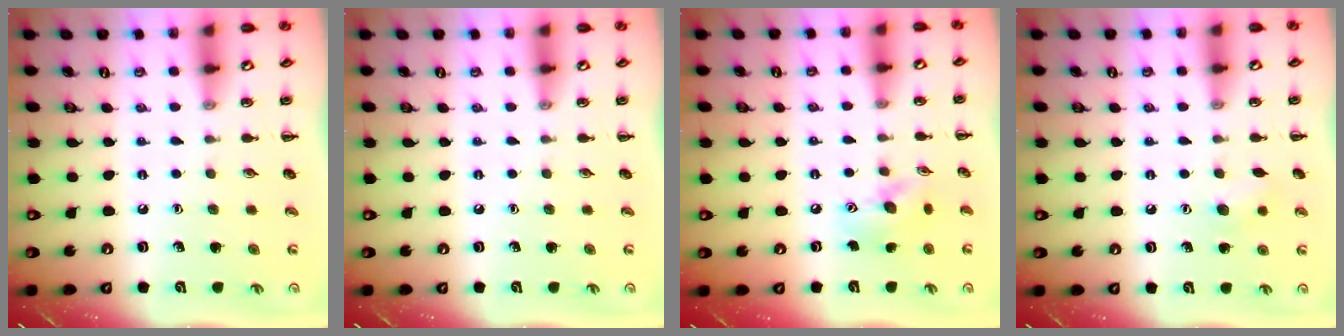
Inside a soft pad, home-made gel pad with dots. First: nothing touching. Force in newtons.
{"total": 0.0}
{"total": 11.0, "press": 10.9, "slide": 1.5}
{"total": 6.2, "press": 6.1, "slide": 1.1}